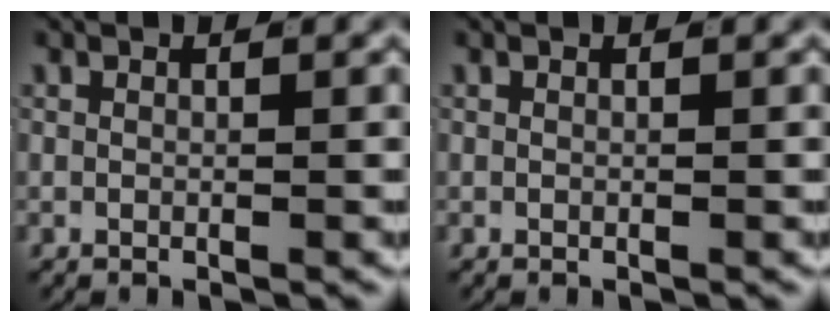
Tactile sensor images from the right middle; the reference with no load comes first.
{"total": 0.0}